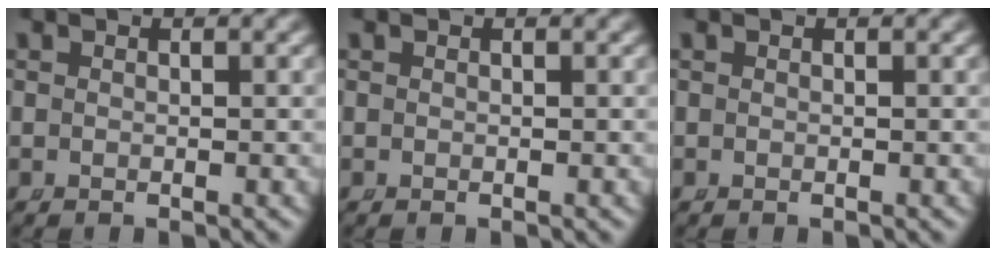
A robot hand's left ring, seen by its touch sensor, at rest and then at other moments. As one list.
[{"total": 0.0}, {"total": 0.0}]